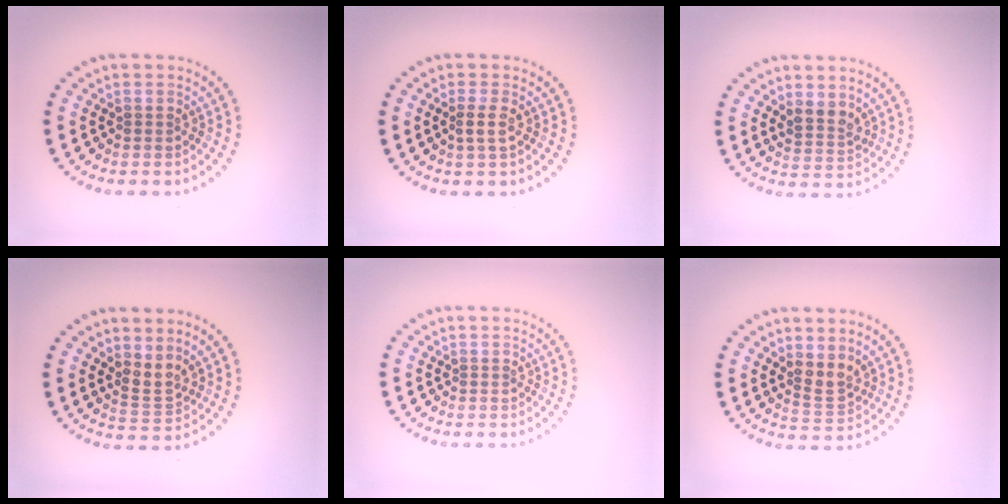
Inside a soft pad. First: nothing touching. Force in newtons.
{"total": 1.4, "press": 1.1, "slide": 0.8}
{"total": 2.2, "press": 1.9, "slide": 1.1}
{"total": 2.0, "press": 1.4, "slide": 1.4}
{"total": 0.0}
{"total": 2.0, "press": 1.6, "slide": 1.3}